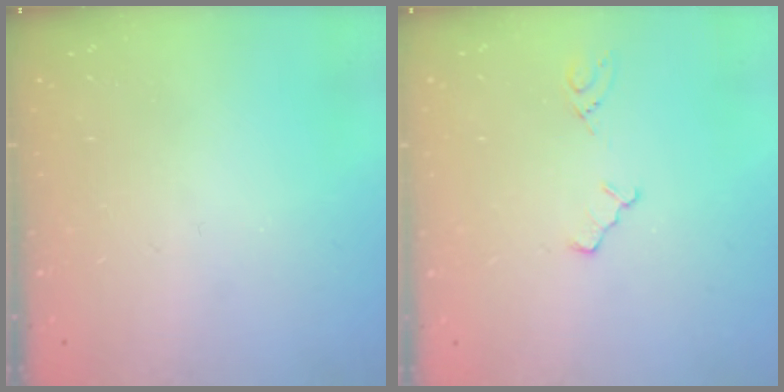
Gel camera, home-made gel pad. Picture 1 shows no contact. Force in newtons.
{"total": 3.5, "press": 3.4, "slide": 0.5}